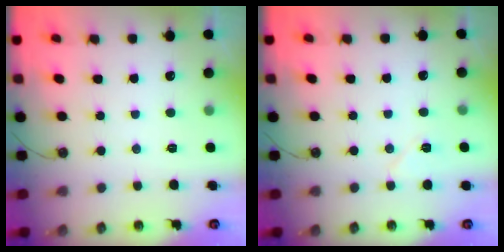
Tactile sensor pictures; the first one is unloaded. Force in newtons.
{"total": 6.0, "press": 5.7, "slide": 1.9}